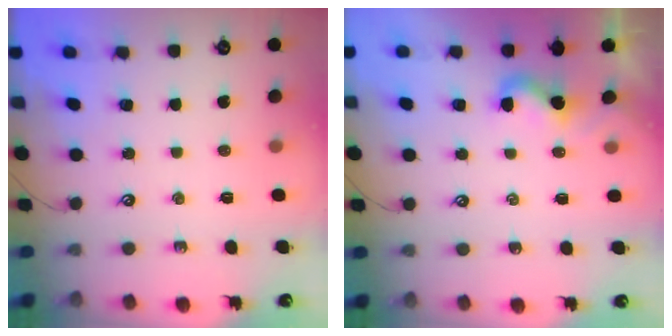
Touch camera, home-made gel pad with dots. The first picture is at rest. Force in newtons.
{"total": 2.8, "press": 2.8, "slide": 0.4}